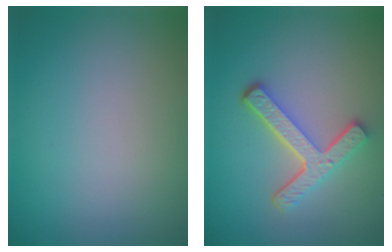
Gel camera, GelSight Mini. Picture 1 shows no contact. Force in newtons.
{"total": 4.7, "press": 3.6, "slide": 3.1}